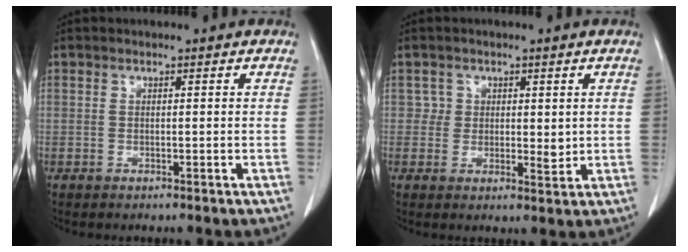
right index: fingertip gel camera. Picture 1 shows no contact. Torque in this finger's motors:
{"motor_torque": [-0.02, 0.12, -0.03, 0.02]}